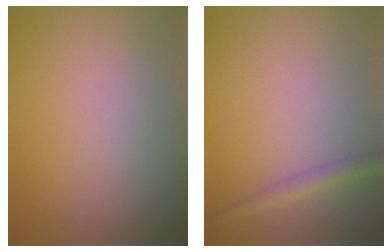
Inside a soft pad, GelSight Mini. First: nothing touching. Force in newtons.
{"total": 2.2, "press": 2.2, "slide": 0.1}